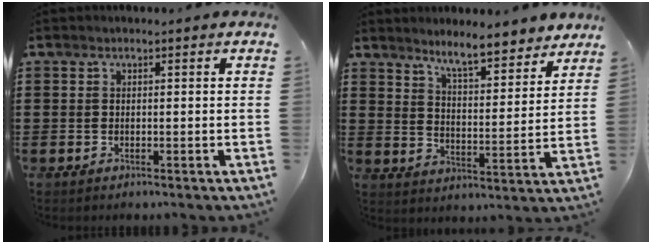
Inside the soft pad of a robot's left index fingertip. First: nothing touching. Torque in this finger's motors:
{"motor_torque": [2.14, 0.00, 0.57, 0.12]}